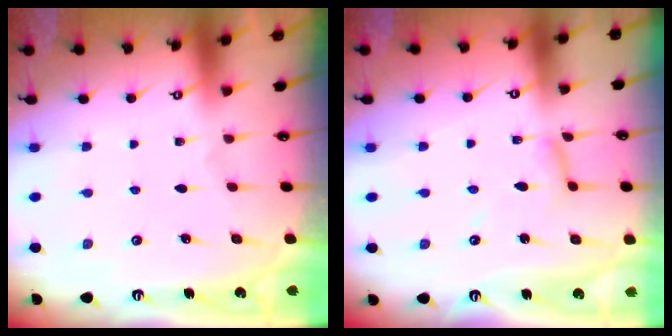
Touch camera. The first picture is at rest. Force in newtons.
{"total": 5.2, "press": 5.2, "slide": 0.5}